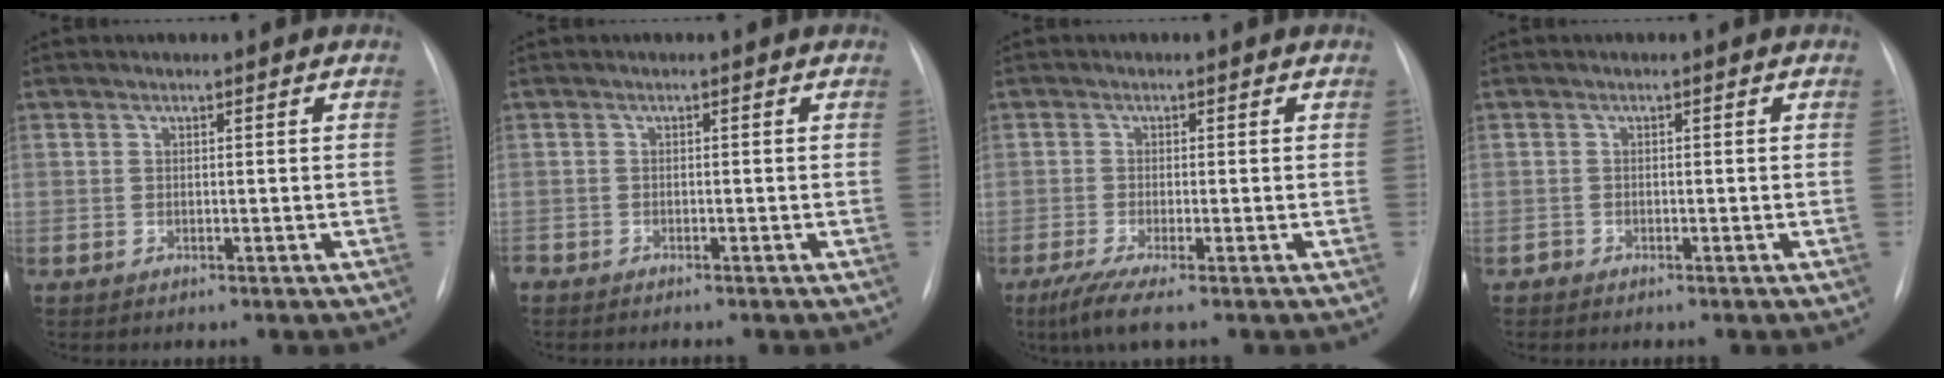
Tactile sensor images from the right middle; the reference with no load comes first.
{"total": 1.9, "force": [-1.7, 0.5, 0.5], "torque": [-0.009, -0.004, -0.026]}
{"total": 4.4, "force": [-2.7, 0.1, 3.4], "torque": [-0.069, -0.016, -0.054]}
{"total": 0.5, "force": [-0.5, 0.2, -0.1], "torque": [-0.003, -0.001, -0.011]}